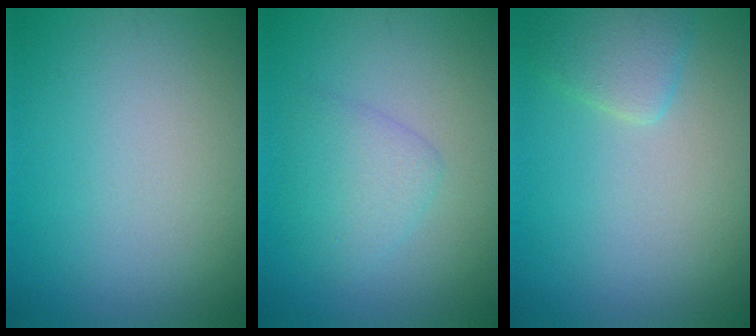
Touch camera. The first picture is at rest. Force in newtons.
{"total": 2.5, "press": 2.5, "slide": 0.1}
{"total": 2.3, "press": 2.3, "slide": 0.2}